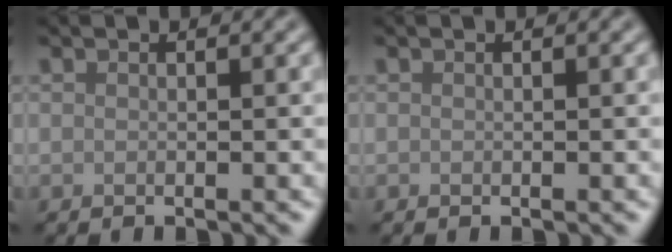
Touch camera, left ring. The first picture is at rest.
{"total": 0.0}